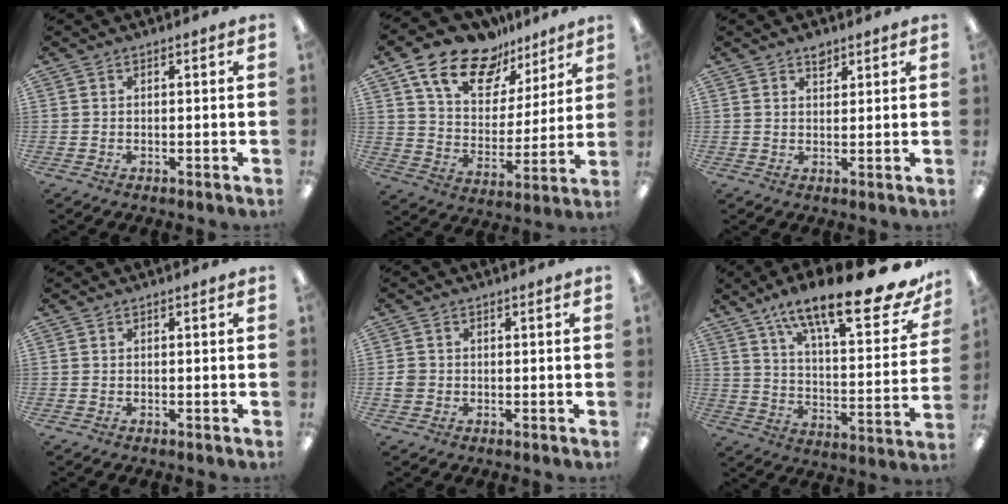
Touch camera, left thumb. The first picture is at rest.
{"total": 16.8, "force": [11.8, 9.3, 7.5], "torque": [-0.138, -0.069, 0.213]}
{"total": 2.9, "force": [2.2, 1.5, 1.1], "torque": [-0.001, -0.009, 0.035]}
{"total": 0.0}
{"total": 2.4, "force": [-0.2, 2.3, 0.9], "torque": [-0.007, 0.002, -0.007]}
{"total": 23.3, "force": [16.1, 6.1, 15.7], "torque": [-0.238, -0.102, 0.256]}